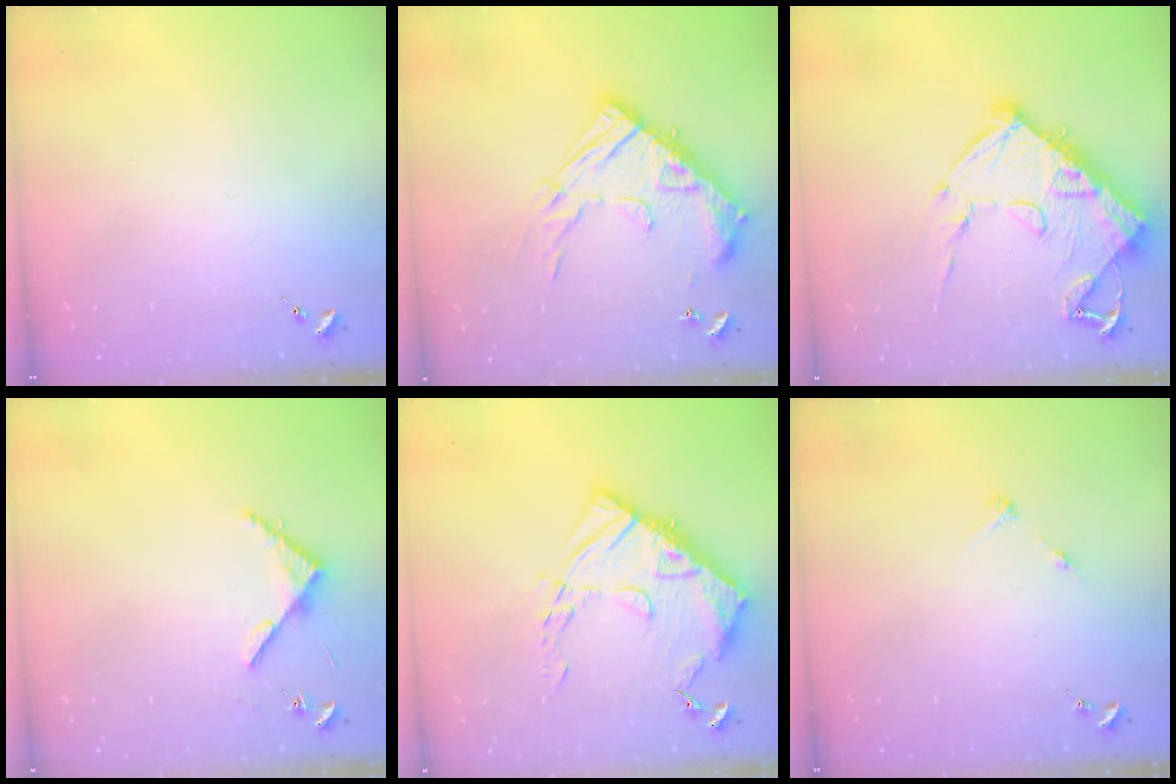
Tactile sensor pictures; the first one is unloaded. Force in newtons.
{"total": 19.3, "press": 19.2, "slide": 1.6}
{"total": 16.4, "press": 16.4, "slide": 1.4}
{"total": 4.2, "press": 4.2, "slide": 0.4}
{"total": 15.2, "press": 15.1, "slide": 1.4}
{"total": 2.8, "press": 2.8, "slide": 0.3}